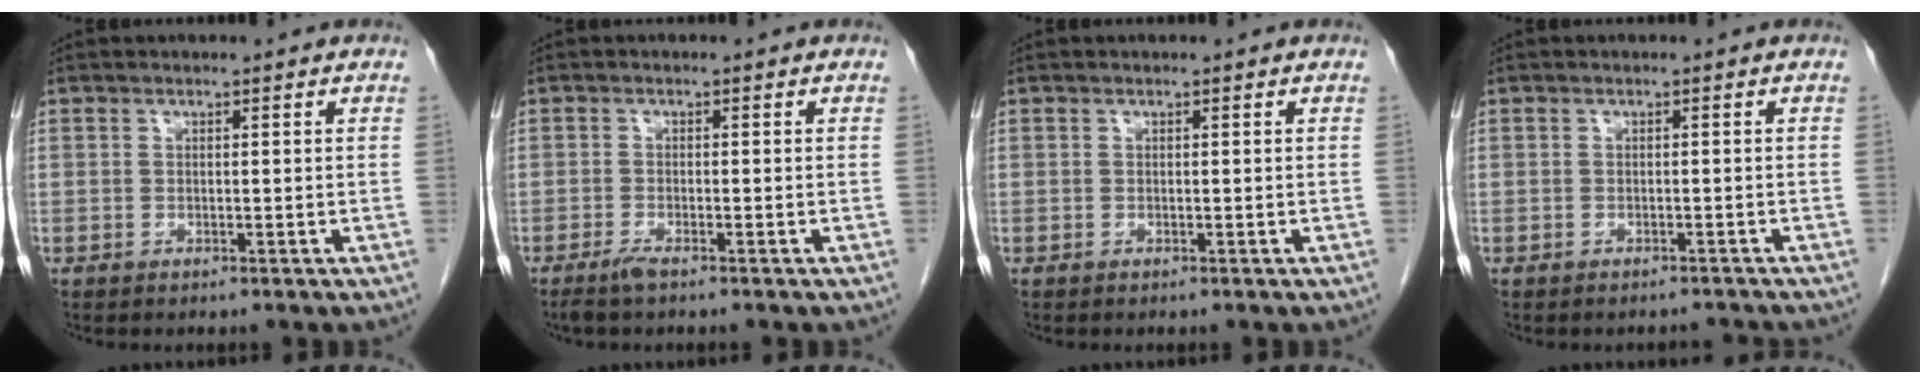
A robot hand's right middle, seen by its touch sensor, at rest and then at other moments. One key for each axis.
{"total": 1.8, "fx": -1.4, "fy": 0.0, "fz": 1.1, "tx": -0.030, "ty": -0.005, "tz": -0.029}
{"total": 0.0}
{"total": 1.6, "fx": -1.6, "fy": 0.3, "fz": -0.1, "tx": 0.005, "ty": -0.004, "tz": -0.019}